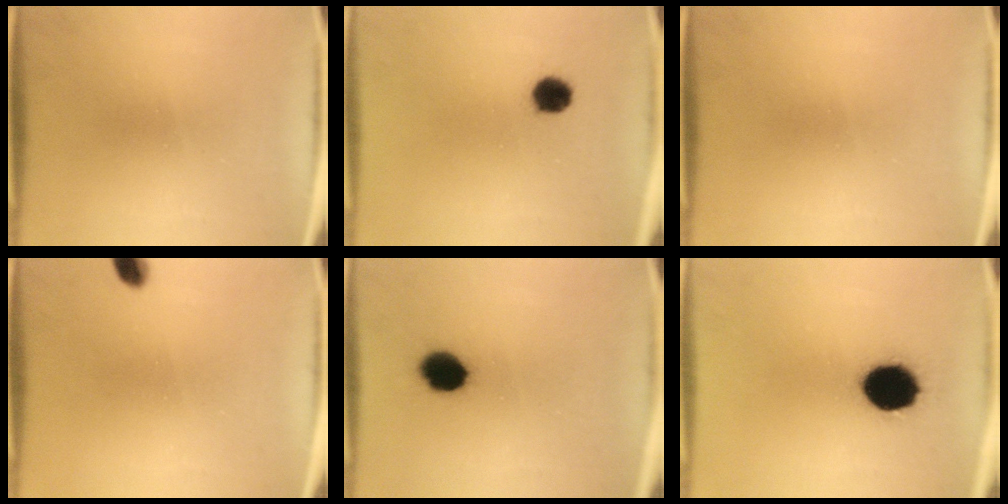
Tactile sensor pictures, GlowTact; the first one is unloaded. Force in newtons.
{"total": 3.8}
{"total": 0.0}
{"total": 2.9}
{"total": 7.0}
{"total": 13.7}